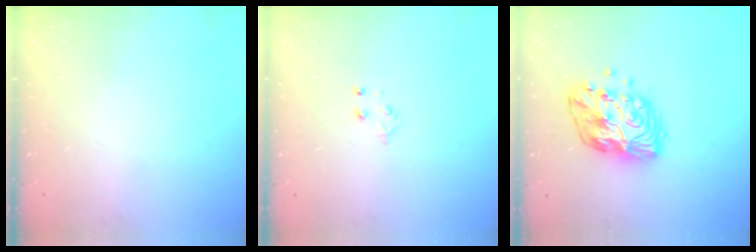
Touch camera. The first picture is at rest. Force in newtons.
{"total": 4.0, "press": 3.9, "slide": 0.4}
{"total": 13.5, "press": 13.5, "slide": 1.0}